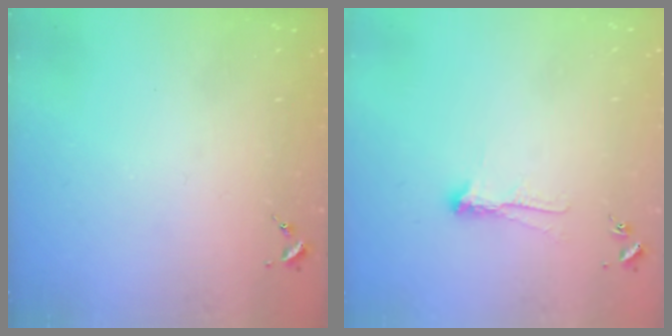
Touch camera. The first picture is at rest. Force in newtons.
{"total": 6.9, "press": 6.9, "slide": 0.9}